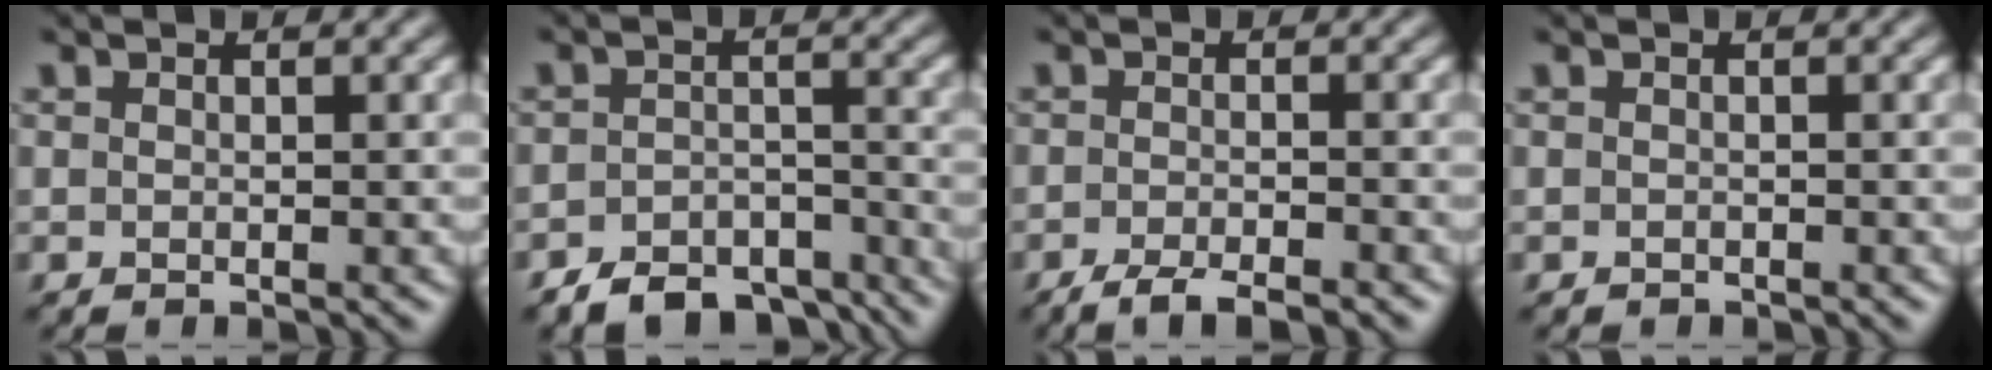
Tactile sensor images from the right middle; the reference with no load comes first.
{"total": 5.8, "force": [-4.9, 2.5, 1.9], "torque": [-0.025, -0.009, -0.080]}
{"total": 3.7, "force": [-2.9, 0.7, 2.2], "torque": [-0.033, -0.005, -0.056]}
{"total": 0.0}